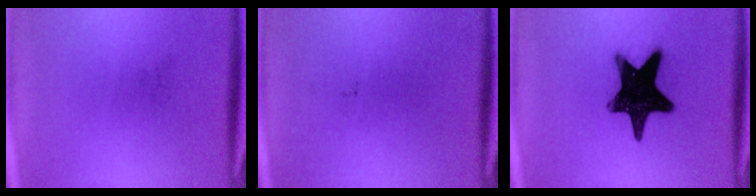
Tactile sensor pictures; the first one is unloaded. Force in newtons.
{"total": 0.0}
{"total": 19.9}